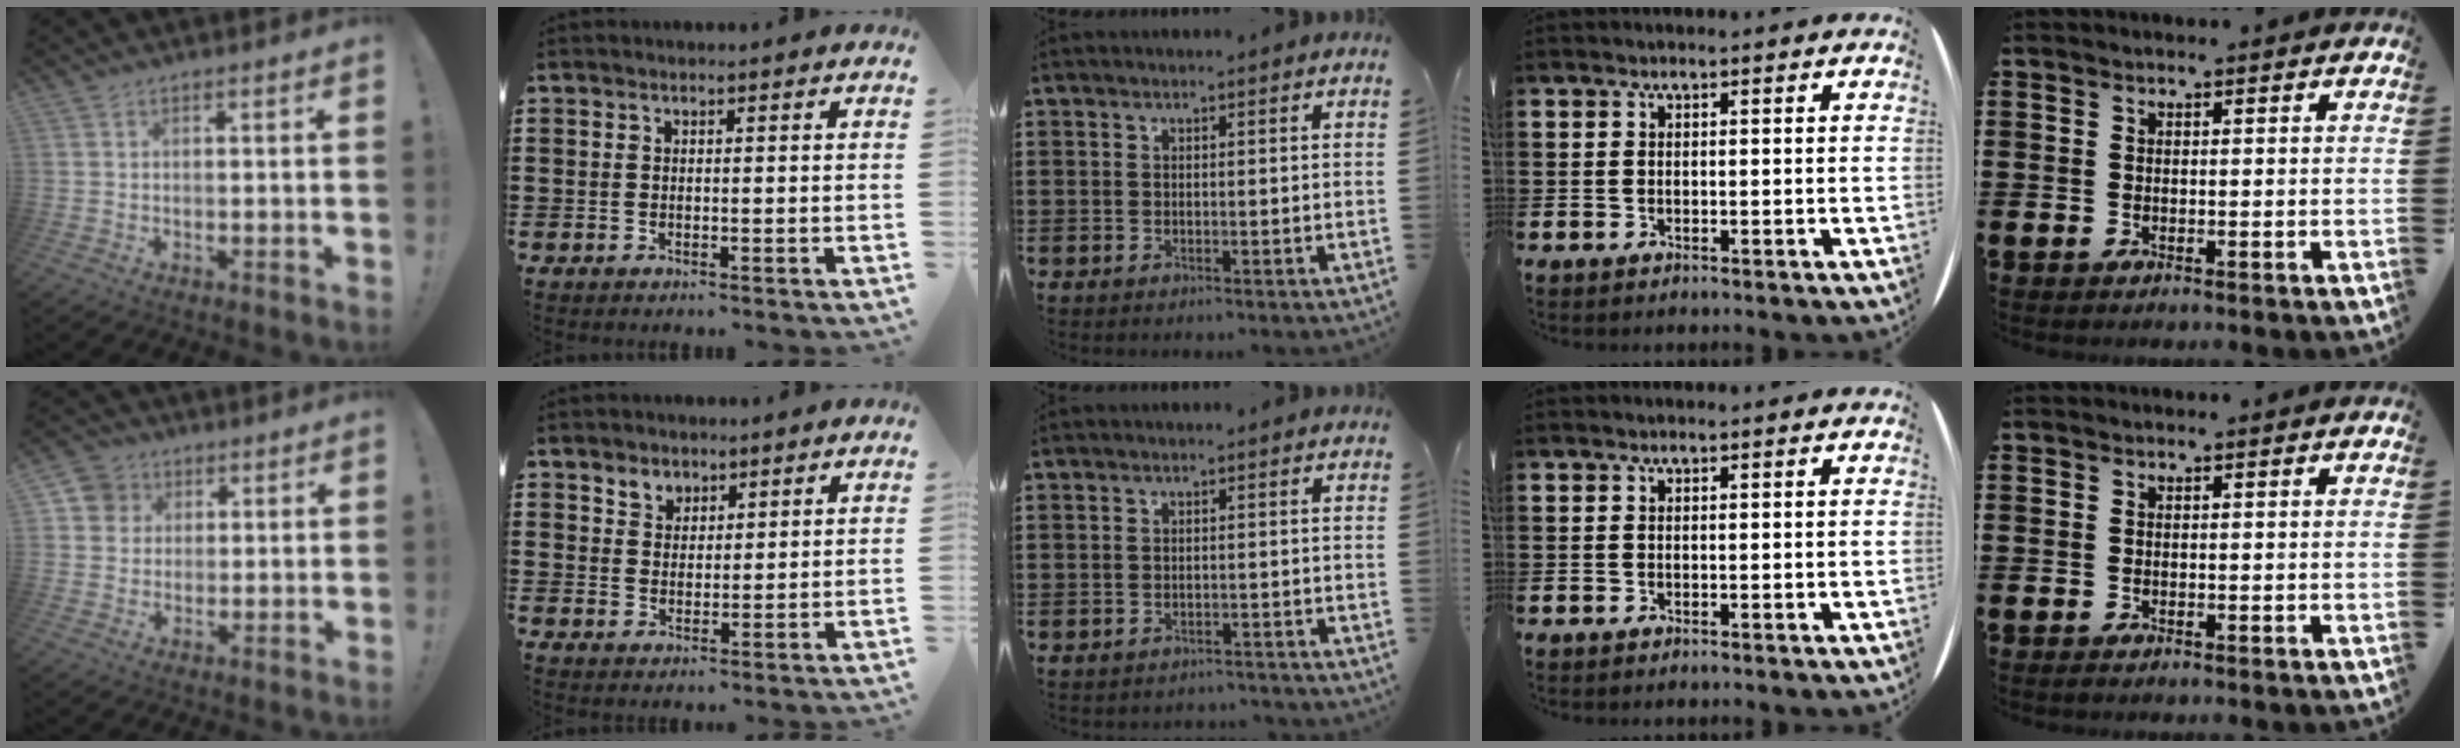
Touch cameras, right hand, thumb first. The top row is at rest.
{"thumb": {"total": 6.3, "force": [2.1, 5.8, 1.2], "torque": [-0.023, -0.003, 0.043]}, "index": {"total": 3.3, "force": [2.3, 2.3, 0.1], "torque": [-0.015, 0.010, 0.044]}, "middle": {"total": 1.4, "force": [-1.4, 0.1, 0.0], "torque": [-0.006, -0.001, -0.029]}}